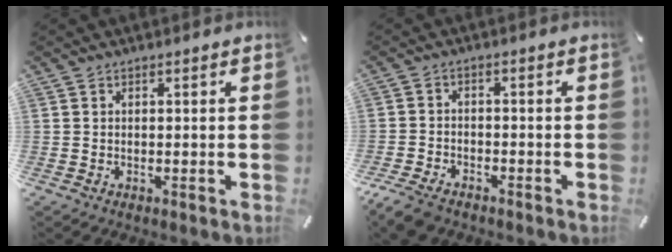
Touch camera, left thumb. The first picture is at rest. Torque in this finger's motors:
{"motor_torque": [-0.29, 0.96, 0.73, 0.67, 0.20]}